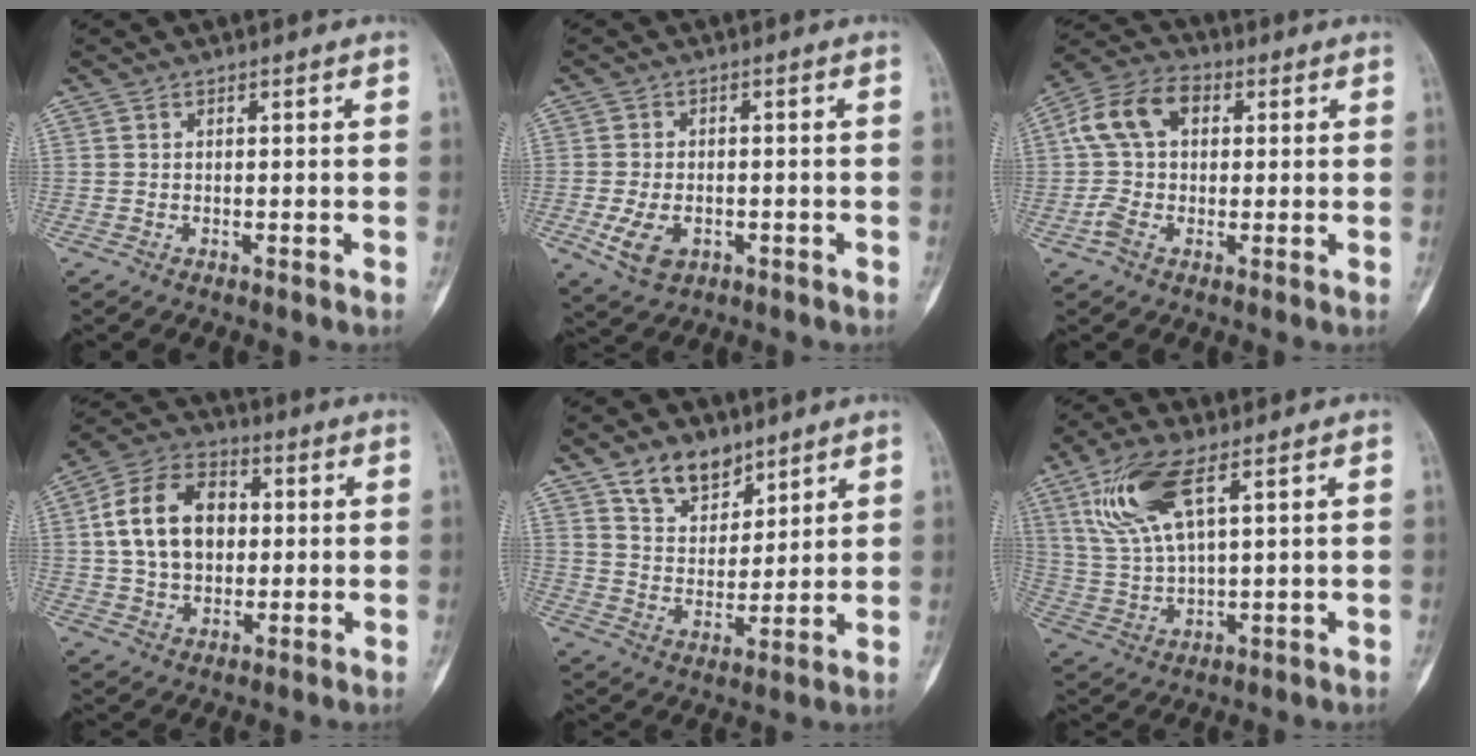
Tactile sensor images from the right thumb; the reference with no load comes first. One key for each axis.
{"total": 6.1, "fx": -1.9, "fy": 4.0, "fz": 4.2, "tx": -0.075, "ty": 0.000, "tz": -0.027}
{"total": 10.5, "fx": 1.8, "fy": 7.2, "fz": 7.4, "tx": -0.135, "ty": 0.032, "tz": 0.026}
{"total": 15.1, "fx": 1.9, "fy": 10.6, "fz": 10.6, "tx": -0.167, "ty": 0.017, "tz": 0.028}
{"total": 9.5, "fx": 6.7, "fy": 5.5, "fz": 4.0, "tx": -0.034, "ty": -0.046, "tz": 0.123}
{"total": 12.4, "fx": 5.7, "fy": 4.2, "fz": 10.2, "tx": -0.220, "ty": -0.012, "tz": 0.119}